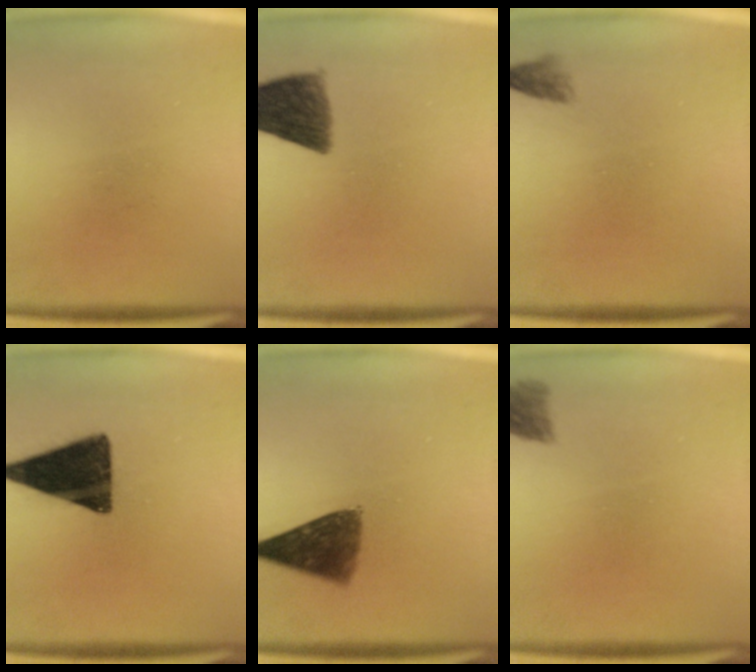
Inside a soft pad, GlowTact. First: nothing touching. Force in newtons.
{"total": 9.1}
{"total": 1.5}
{"total": 15.2}
{"total": 8.2}
{"total": 2.8}